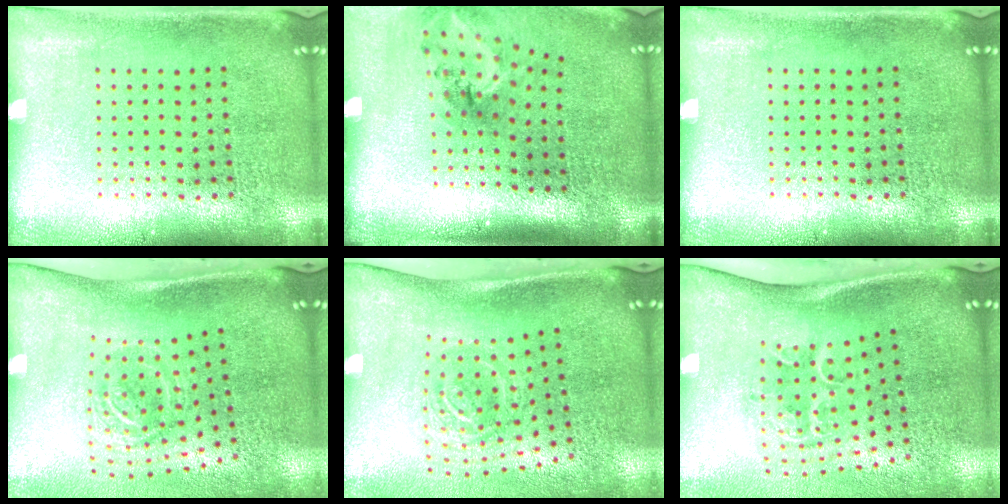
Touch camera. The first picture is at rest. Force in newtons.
{"total": 1.9, "press": 1.3, "slide": 1.5}
{"total": 0.0}
{"total": 2.0, "press": 1.3, "slide": 1.6}
{"total": 2.1, "press": 1.3, "slide": 1.6}
{"total": 2.3, "press": 1.4, "slide": 1.8}